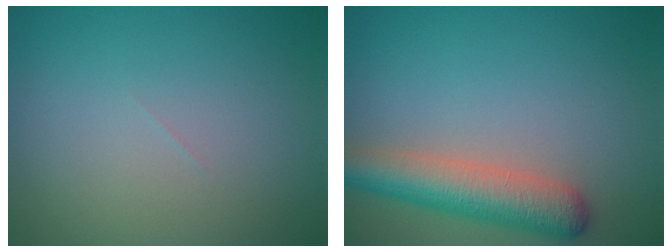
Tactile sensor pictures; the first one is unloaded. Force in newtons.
{"total": 5.5, "press": 5.5, "slide": 0.2}